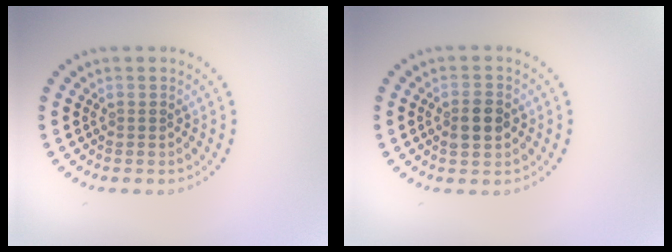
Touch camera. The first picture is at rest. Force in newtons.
{"total": 2.5, "press": 2.4, "slide": 0.3}